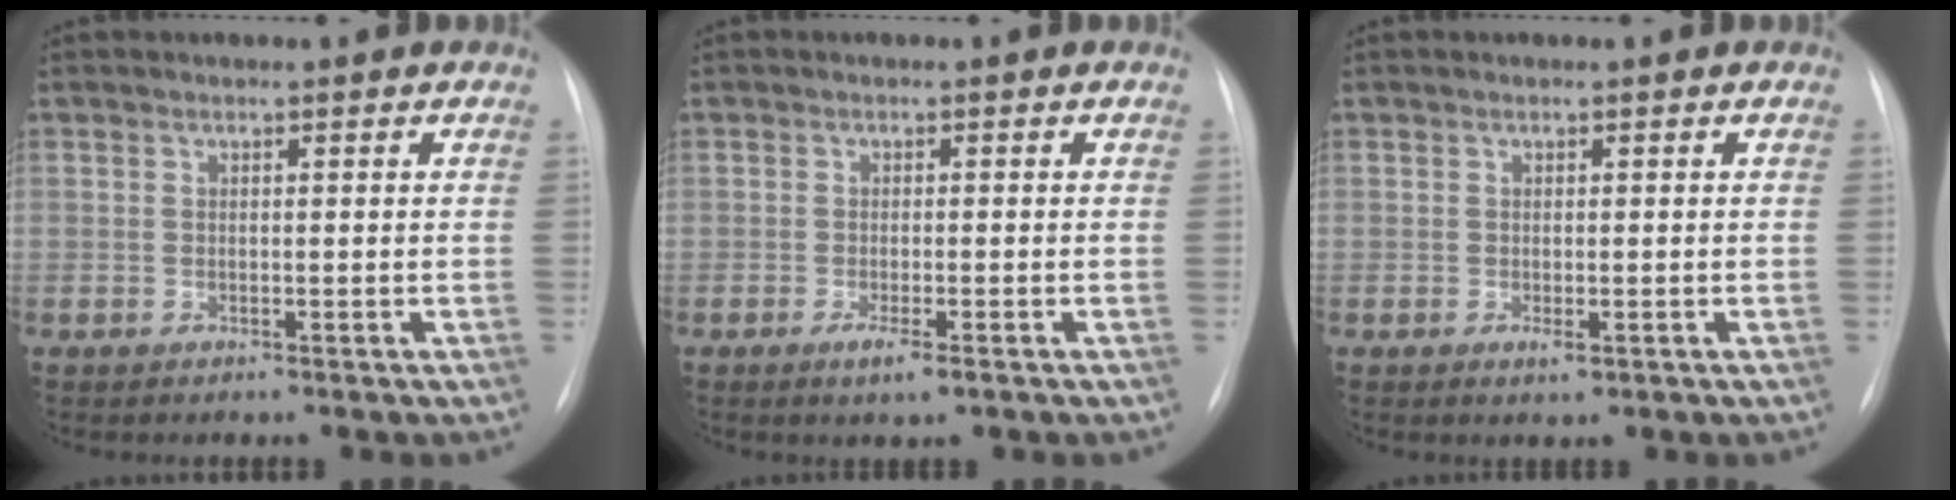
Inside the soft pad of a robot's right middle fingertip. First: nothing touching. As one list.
[{"total": 2.5, "force": [-1.4, 0.3, 2.1], "torque": [-0.037, -0.005, -0.021]}, {"total": 1.1, "force": [-0.4, 0.3, 1.0], "torque": [-0.016, -0.003, -0.006]}]